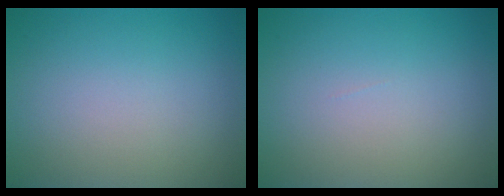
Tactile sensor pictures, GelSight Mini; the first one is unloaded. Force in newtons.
{"total": 0.0}